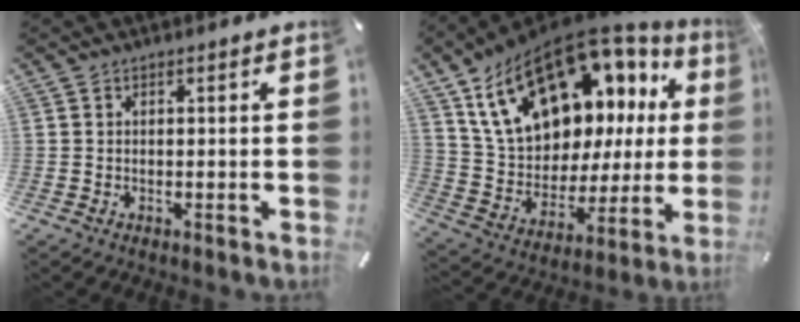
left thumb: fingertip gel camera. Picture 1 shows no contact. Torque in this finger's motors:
{"motor_torque": [2.90, 2.11, 1.64, -1.13, 0.45]}